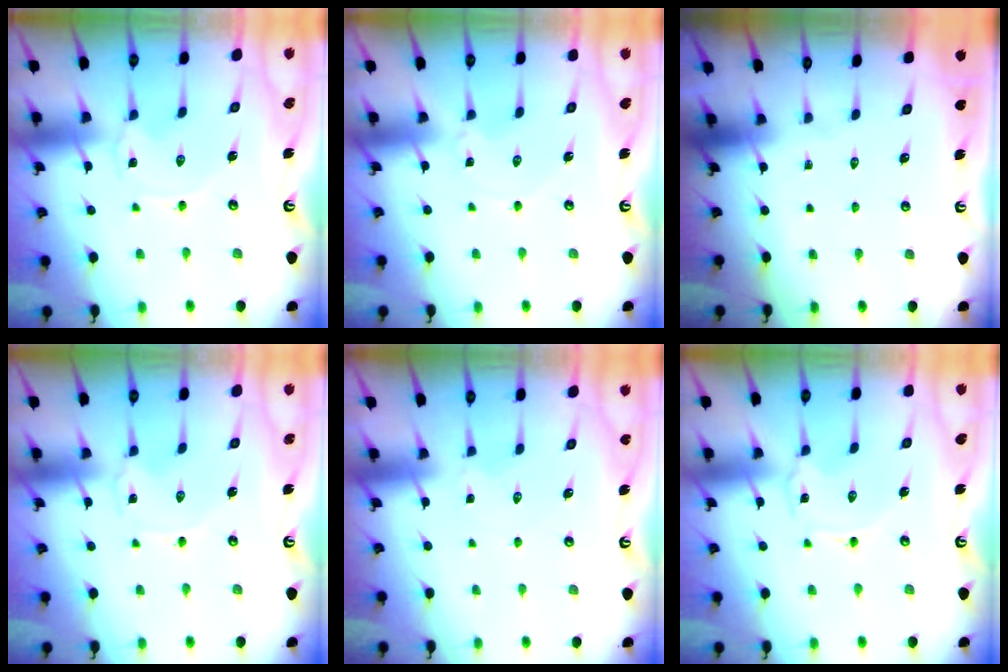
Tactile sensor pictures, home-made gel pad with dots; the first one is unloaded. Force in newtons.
{"total": 1.3, "press": 1.3, "slide": 0.2}
{"total": 0.0}
{"total": 0.0}
{"total": 2.4, "press": 2.4, "slide": 0.4}
{"total": 0.0}